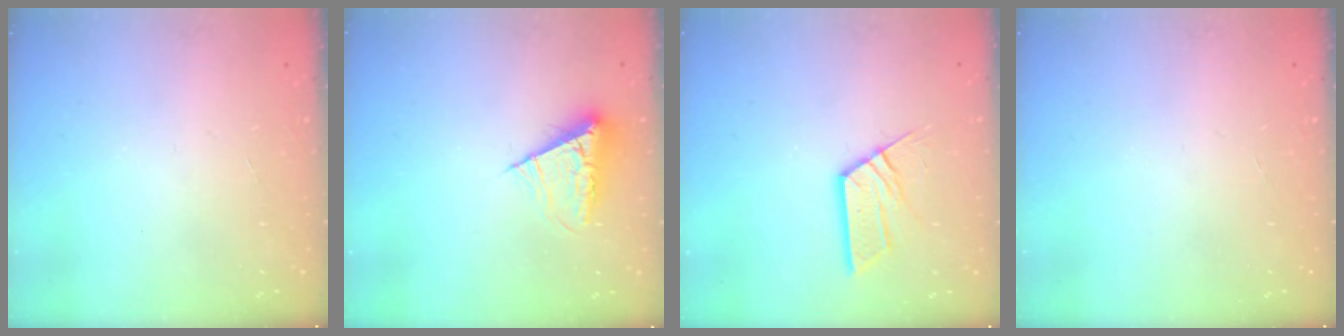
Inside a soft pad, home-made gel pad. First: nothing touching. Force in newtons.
{"total": 8.6, "press": 8.5, "slide": 0.4}
{"total": 10.2, "press": 10.1, "slide": 0.9}
{"total": 0.0}